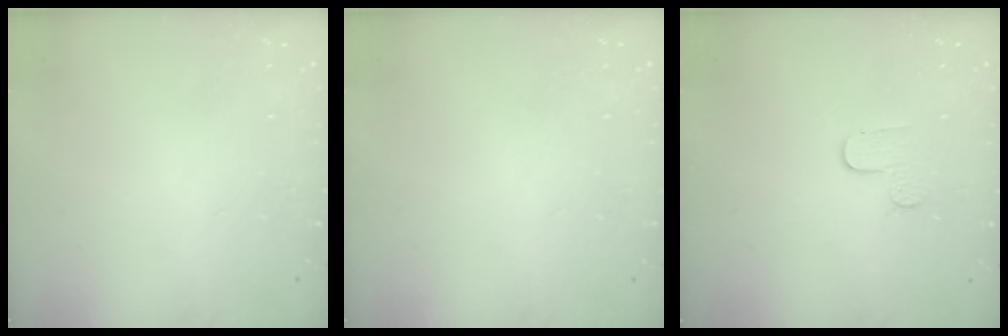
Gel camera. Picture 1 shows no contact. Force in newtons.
{"total": 0.0}
{"total": 4.6, "press": 4.6, "slide": 0.5}